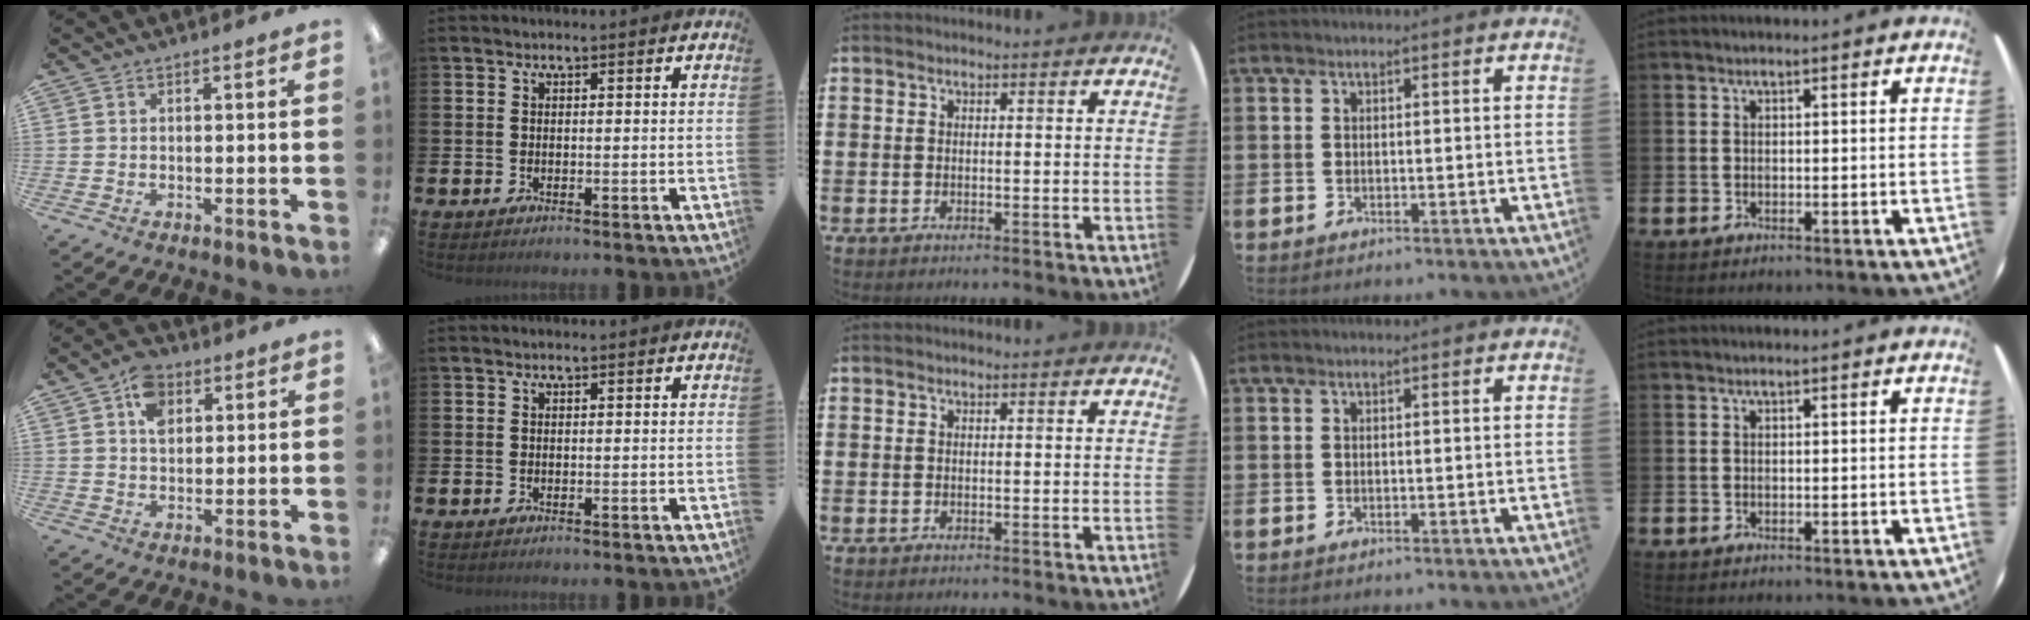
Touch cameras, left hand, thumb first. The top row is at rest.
{"thumb": {"total": 7.2, "force": [3.1, 5.1, 4.1], "torque": [-0.069, 0.004, 0.055]}}